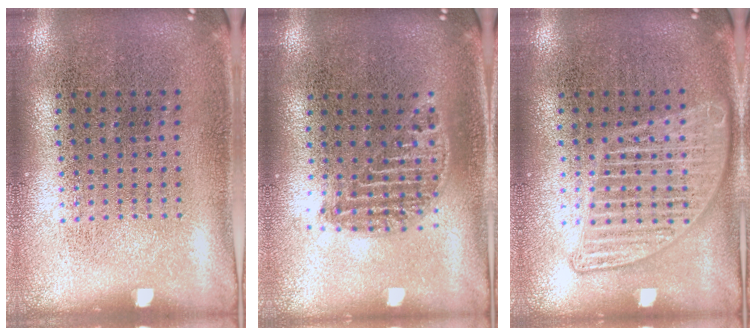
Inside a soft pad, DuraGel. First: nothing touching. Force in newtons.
{"total": 1.1, "press": 1.0, "slide": 0.4}
{"total": 2.8, "press": 2.7, "slide": 0.3}